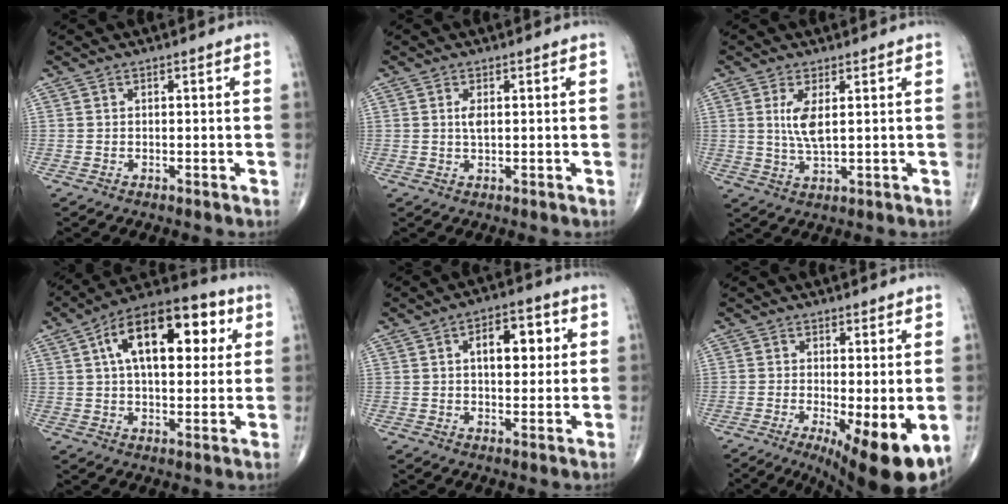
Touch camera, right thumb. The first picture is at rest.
{"total": 2.1, "force": [0.5, 0.9, 1.9], "torque": [-0.038, -0.002, 0.012]}
{"total": 5.1, "force": [1.3, 1.6, 4.7], "torque": [-0.103, -0.014, 0.032]}
{"total": 20.0, "force": [5.9, 10.2, 16.2], "torque": [-0.222, 0.016, 0.083]}
{"total": 9.3, "force": [2.3, 5.0, 7.5], "torque": [-0.077, 0.006, 0.032]}
{"total": 11.6, "force": [-3.5, 3.2, 10.6], "torque": [-0.149, -0.021, -0.044]}